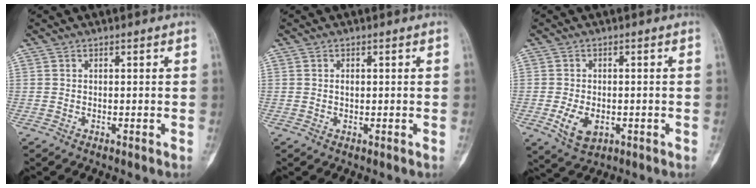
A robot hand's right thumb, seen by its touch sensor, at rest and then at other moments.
{"total": 0.8, "force": [0.1, 0.5, 0.6], "torque": [-0.007, 0.001, 0.001]}
{"total": 5.9, "force": [-1.5, 3.7, 4.3], "torque": [-0.073, -0.004, -0.016]}